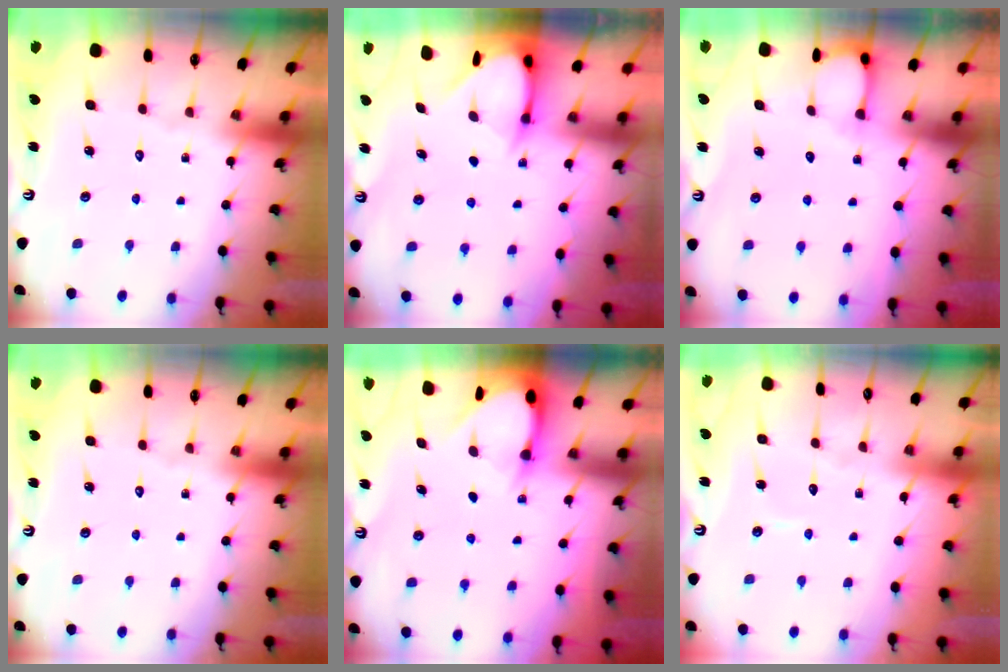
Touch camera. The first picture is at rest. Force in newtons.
{"total": 3.8, "press": 3.8, "slide": 0.3}
{"total": 2.7, "press": 2.7, "slide": 0.3}
{"total": 0.0}
{"total": 2.9, "press": 2.9, "slide": 0.4}
{"total": 3.4, "press": 3.3, "slide": 0.3}